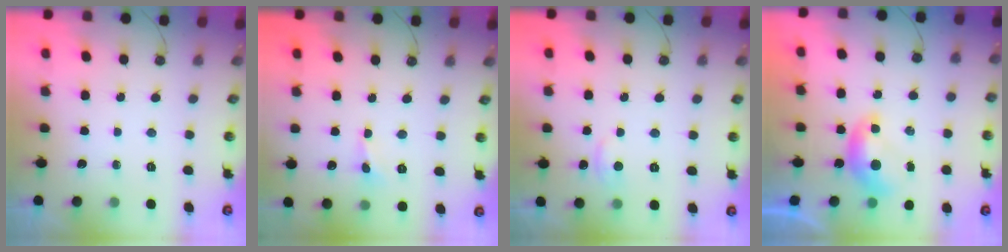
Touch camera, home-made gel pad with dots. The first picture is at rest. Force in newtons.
{"total": 0.6, "press": 0.5, "slide": 0.3}
{"total": 1.2, "press": 1.0, "slide": 0.8}
{"total": 0.0}